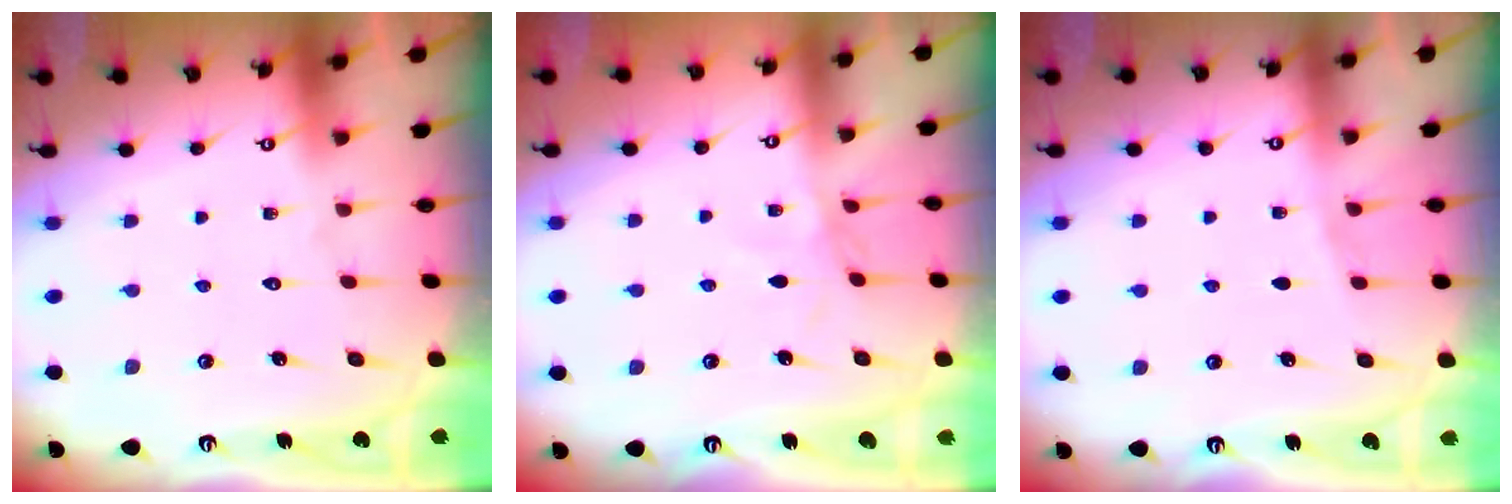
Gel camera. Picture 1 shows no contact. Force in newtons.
{"total": 2.2, "press": 2.2, "slide": 0.4}
{"total": 2.1, "press": 1.9, "slide": 0.9}